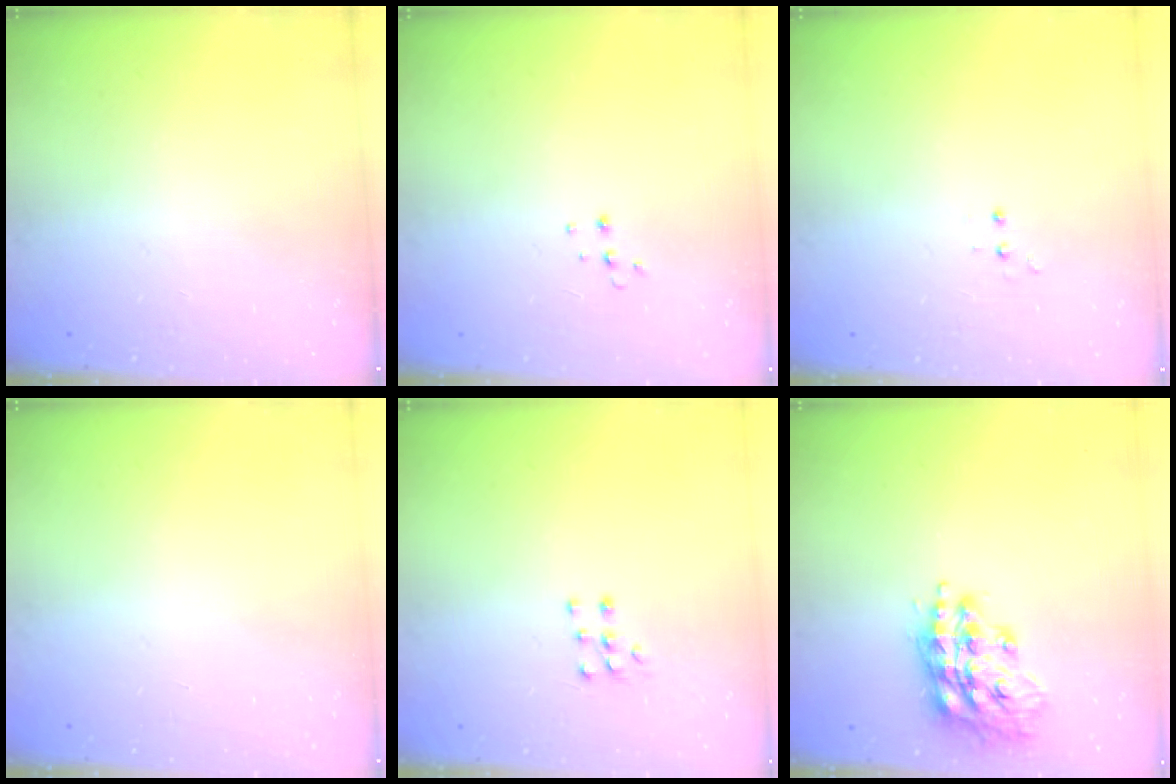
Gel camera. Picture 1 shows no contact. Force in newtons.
{"total": 3.7, "press": 3.7, "slide": 0.3}
{"total": 3.4, "press": 3.3, "slide": 0.7}
{"total": 0.0}
{"total": 5.5, "press": 5.5, "slide": 0.9}
{"total": 15.5, "press": 15.5, "slide": 1.4}